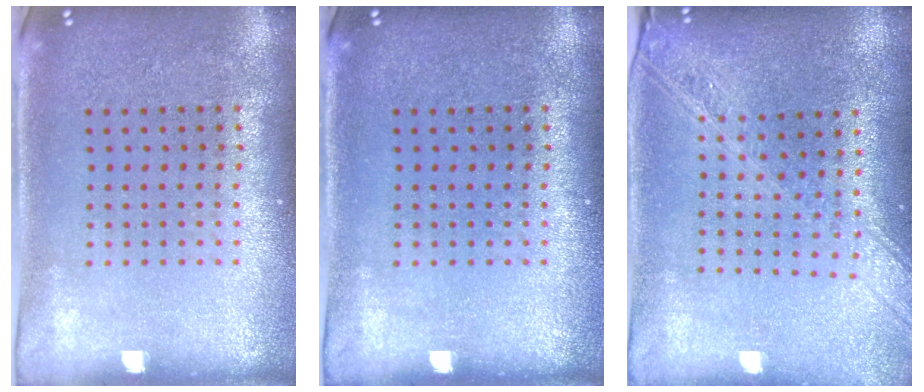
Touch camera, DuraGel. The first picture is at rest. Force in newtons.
{"total": 0.0}
{"total": 2.2, "press": 1.9, "slide": 1.2}